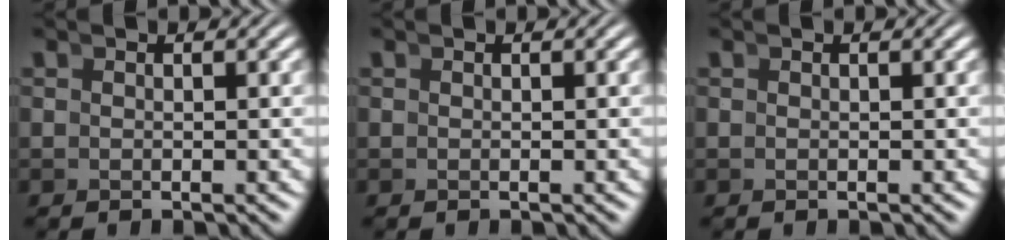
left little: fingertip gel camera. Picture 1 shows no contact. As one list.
[{"total": 0.0}, {"total": 0.0}]